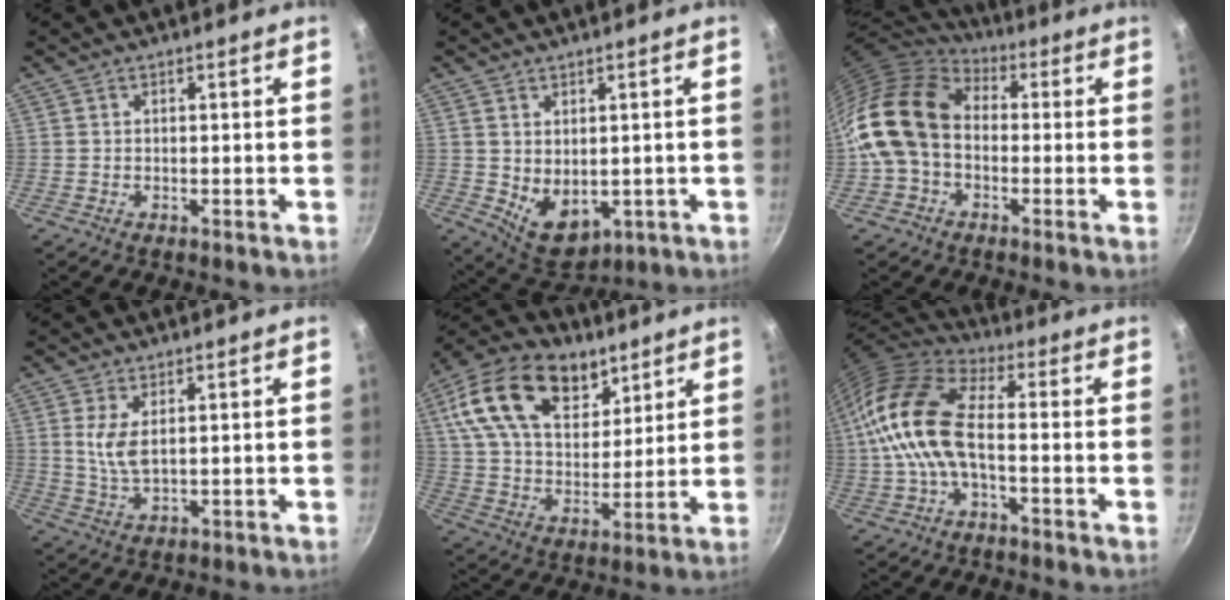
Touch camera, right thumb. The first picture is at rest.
{"total": 7.8, "force": [0.0, 5.4, 5.6], "torque": [-0.068, -0.017, 0.025]}
{"total": 16.8, "force": [-0.5, 12.3, 11.3], "torque": [-0.201, 0.040, -0.025]}
{"total": 5.2, "force": [1.4, 2.2, 4.5], "torque": [-0.091, -0.011, 0.034]}
{"total": 21.8, "force": [10.7, 13.6, 13.2], "torque": [-0.208, -0.026, 0.179]}
{"total": 15.0, "force": [-1.5, 7.2, 13.0], "torque": [-0.255, 0.033, -0.045]}